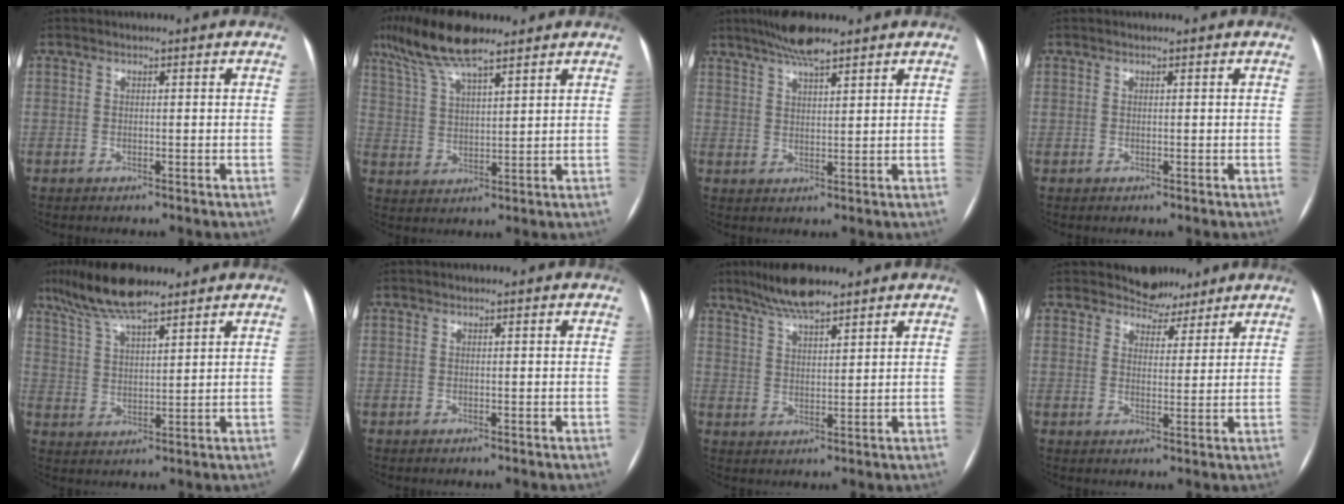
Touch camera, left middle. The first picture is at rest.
{"total": 11.0, "force": [8.4, 1.9, 6.9], "torque": [-0.144, 0.021, 0.158]}
{"total": 6.3, "force": [4.9, 0.8, 3.8], "torque": [-0.071, 0.014, 0.087]}
{"total": 0.9, "force": [0.2, 0.8, 0.0], "torque": [0.011, 0.003, 0.001]}
{"total": 9.5, "force": [7.6, 1.6, 5.5], "torque": [-0.113, 0.018, 0.144]}
{"total": 0.0}
{"total": 6.9, "force": [5.7, 1.0, 3.8], "torque": [-0.079, 0.012, 0.106]}
{"total": 4.6, "force": [4.0, 2.3, -0.1], "torque": [0.004, 0.000, 0.055]}